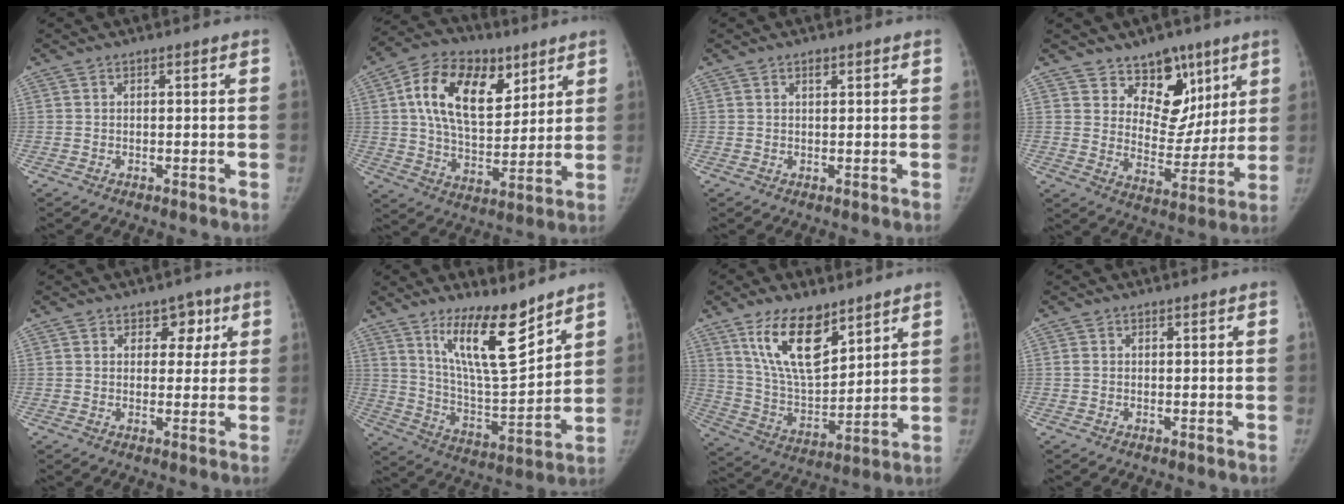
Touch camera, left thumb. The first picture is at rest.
{"total": 18.5, "force": [7.3, 11.2, 12.8], "torque": [-0.187, -0.020, 0.127]}
{"total": 1.1, "force": [0.7, 0.5, 0.6], "torque": [-0.006, -0.003, 0.010]}
{"total": 12.3, "force": [7.6, 8.3, 4.9], "torque": [-0.020, -0.043, 0.126]}
{"total": 4.9, "force": [2.1, 3.8, 2.3], "torque": [0.006, -0.006, 0.025]}
{"total": 15.1, "force": [10.3, 3.6, 10.3], "torque": [-0.151, -0.084, 0.193]}
{"total": 15.5, "force": [9.6, 7.0, 10.0], "torque": [-0.144, -0.058, 0.189]}
{"total": 0.8, "force": [0.0, 0.7, 0.4], "torque": [-0.008, 0.001, 0.001]}